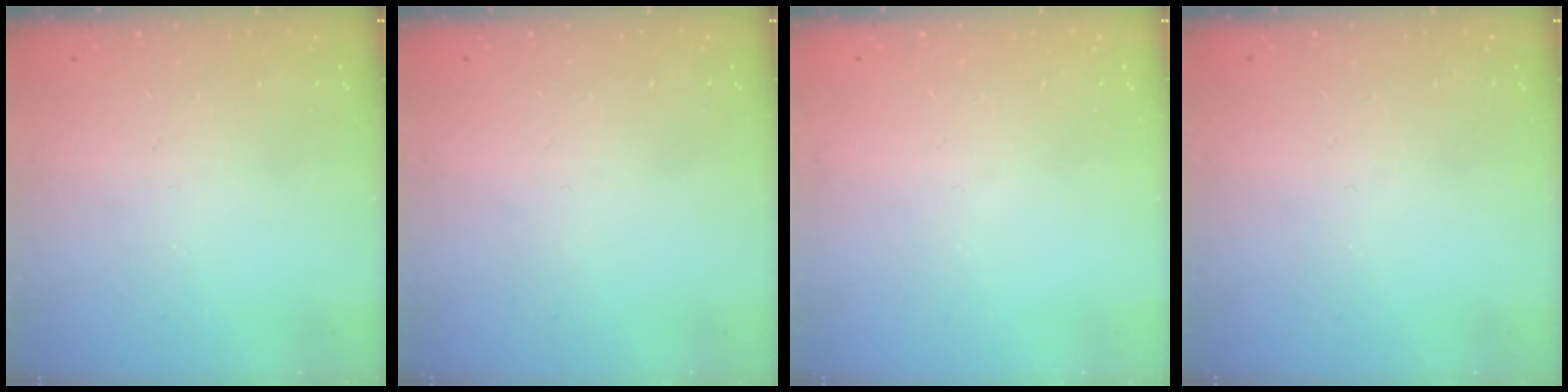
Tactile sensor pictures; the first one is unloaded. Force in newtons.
{"total": 0.0}
{"total": 0.0}
{"total": 0.0}